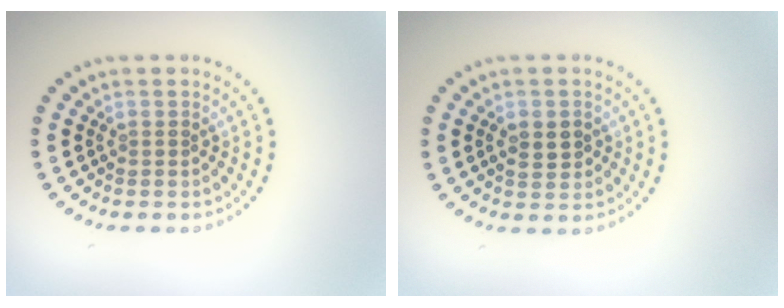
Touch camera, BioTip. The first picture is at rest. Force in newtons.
{"total": 1.8, "press": 1.8, "slide": 0.1}